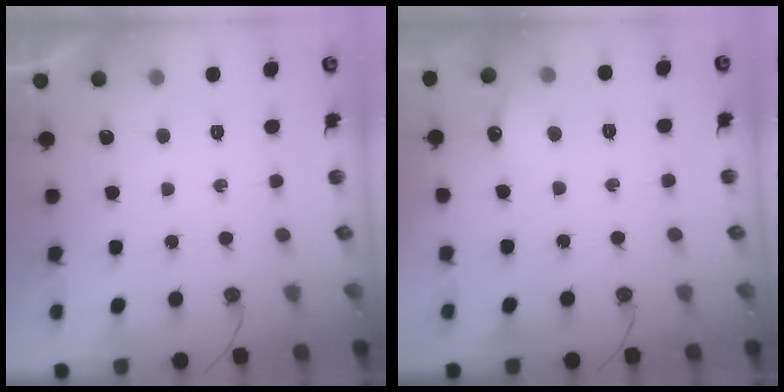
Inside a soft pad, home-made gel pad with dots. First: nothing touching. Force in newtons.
{"total": 6.8, "press": 6.7, "slide": 0.9}